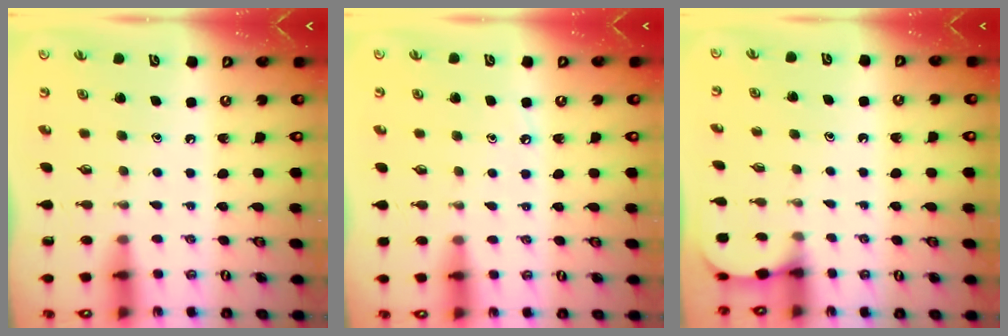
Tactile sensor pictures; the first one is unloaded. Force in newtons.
{"total": 3.2, "press": 3.2, "slide": 0.4}
{"total": 1.4, "press": 1.4, "slide": 0.1}